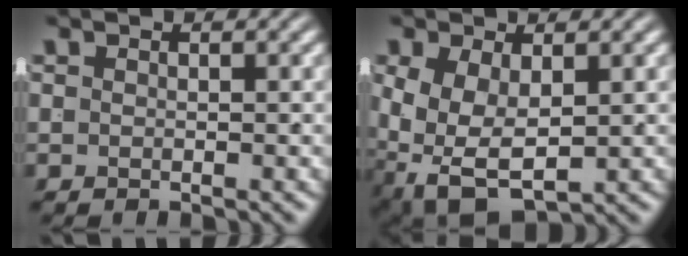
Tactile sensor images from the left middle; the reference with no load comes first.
{"total": 7.6, "force": [-2.7, 5.5, 4.6], "torque": [-0.112, -0.052, -0.019]}